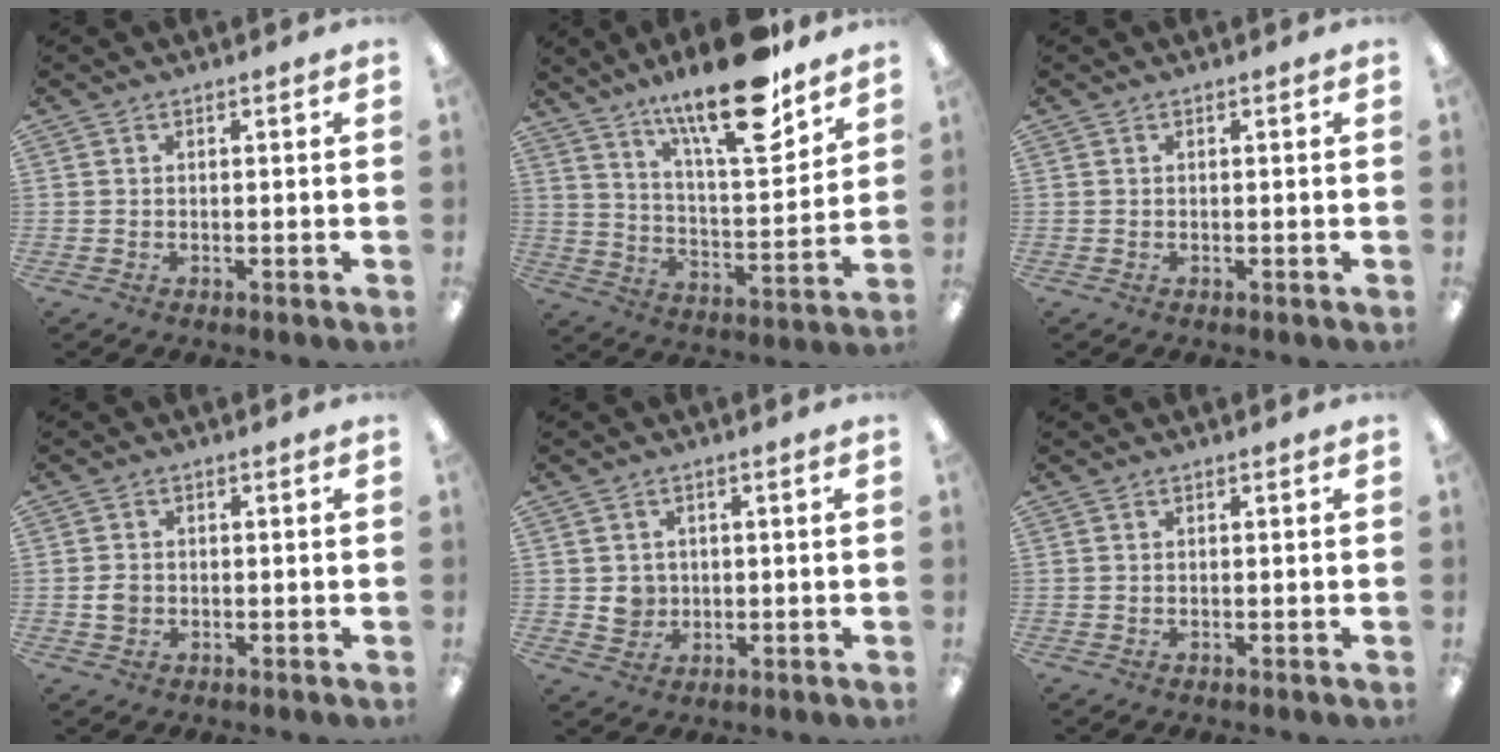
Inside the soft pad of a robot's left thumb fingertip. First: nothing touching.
{"total": 21.3, "force": [15.5, 5.6, 13.6], "torque": [-0.213, -0.098, 0.251]}
{"total": 0.0}
{"total": 2.1, "force": [-0.2, 1.8, 1.1], "torque": [-0.021, 0.004, -0.005]}
{"total": 3.8, "force": [0.6, 3.7, 0.8], "torque": [-0.006, 0.001, 0.010]}
{"total": 0.0}